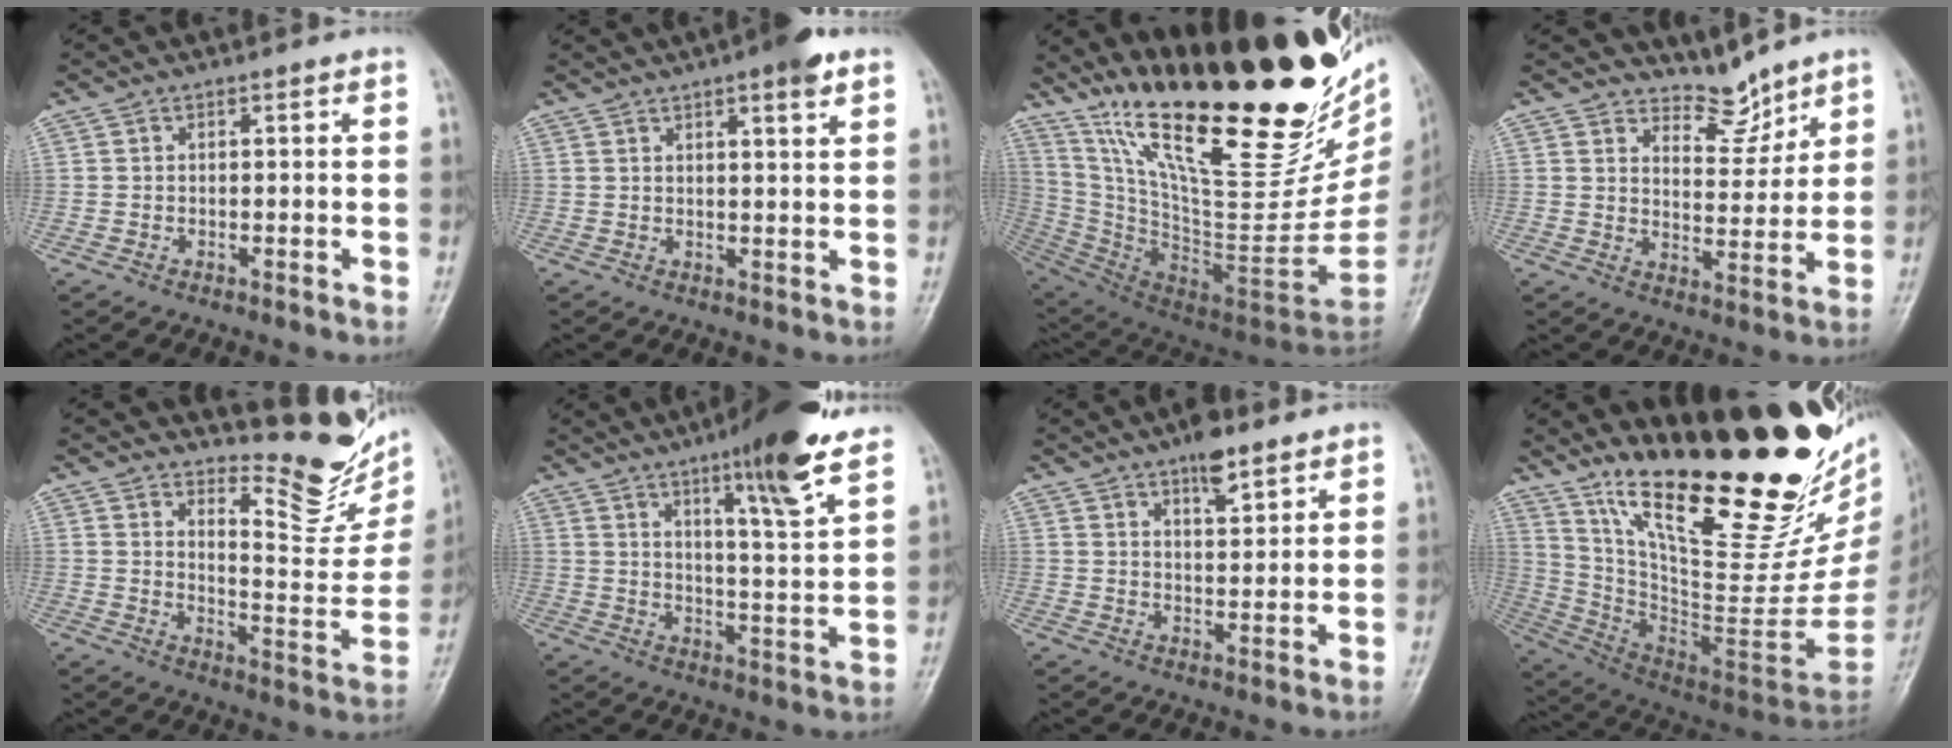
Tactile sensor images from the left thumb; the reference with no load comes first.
{"total": 6.0, "force": [3.8, 1.2, 4.4], "torque": [-0.056, -0.010, 0.051]}
{"total": 38.6, "force": [23.7, 11.7, 28.2], "torque": [-0.372, -0.085, 0.401]}
{"total": 6.1, "force": [5.7, 2.1, 0.7], "torque": [0.015, -0.056, 0.104]}
{"total": 14.9, "force": [12.6, 4.3, 6.6], "torque": [-0.054, -0.126, 0.163]}
{"total": 14.5, "force": [9.5, 1.7, 10.8], "torque": [-0.145, -0.057, 0.143]}
{"total": 6.4, "force": [4.6, 2.3, 3.9], "torque": [-0.043, -0.028, 0.071]}
{"total": 35.6, "force": [22.8, 10.0, 25.3], "torque": [-0.330, -0.113, 0.373]}